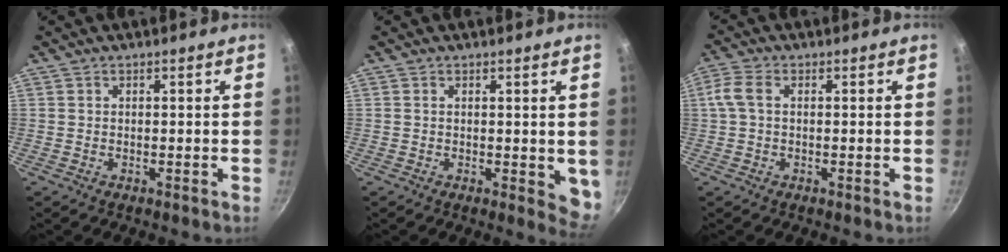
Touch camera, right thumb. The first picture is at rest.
{"total": 4.5, "force": [0.5, 2.2, 3.9], "torque": [-0.036, -0.009, 0.007]}
{"total": 4.0, "force": [0.4, 2.4, 3.2], "torque": [-0.073, 0.013, 0.003]}